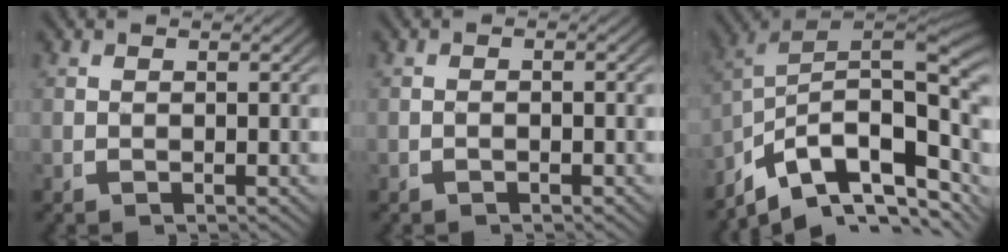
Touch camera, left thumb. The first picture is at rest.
{"total": 0.7, "force": [-0.5, 0.2, 0.4], "torque": [-0.006, 0.004, -0.011]}
{"total": 15.6, "force": [-2.1, 9.0, 12.5], "torque": [-0.208, -0.030, -0.023]}